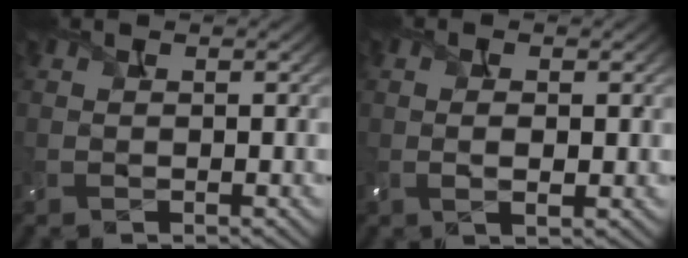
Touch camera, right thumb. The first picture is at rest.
{"total": 2.2, "force": [0.2, 1.0, 2.0], "torque": [-0.038, -0.003, 0.006]}